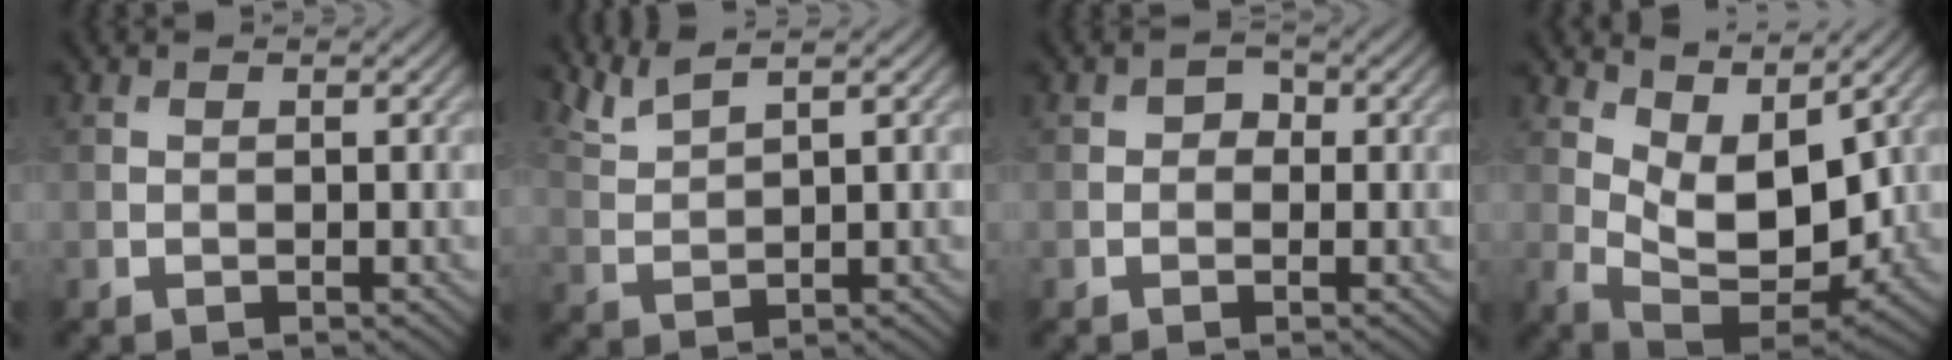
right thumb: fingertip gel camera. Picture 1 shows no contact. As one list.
[{"total": 3.4, "force": [2.9, 0.4, 1.8], "torque": [-0.039, 0.009, 0.068]}, {"total": 1.7, "force": [-0.1, 1.5, 0.8], "torque": [-0.007, 0.001, -0.009]}, {"total": 8.8, "force": [3.9, 4.5, 6.5], "torque": [-0.137, -0.008, 0.071]}]